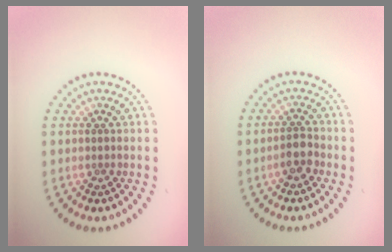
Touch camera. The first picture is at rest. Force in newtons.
{"total": 2.0, "press": 1.8, "slide": 0.9}